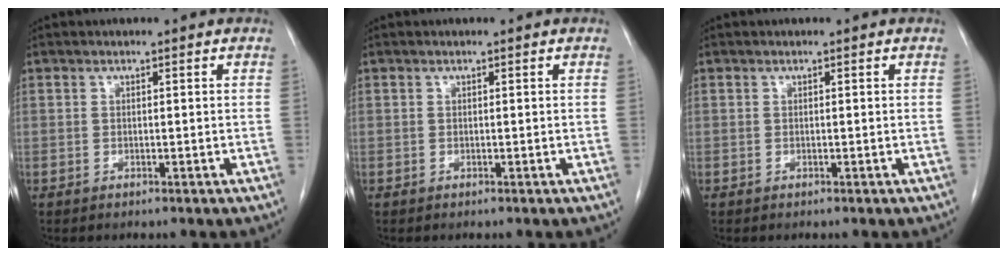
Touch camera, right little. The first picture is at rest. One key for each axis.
{"total": 0.0}
{"total": 0.0}